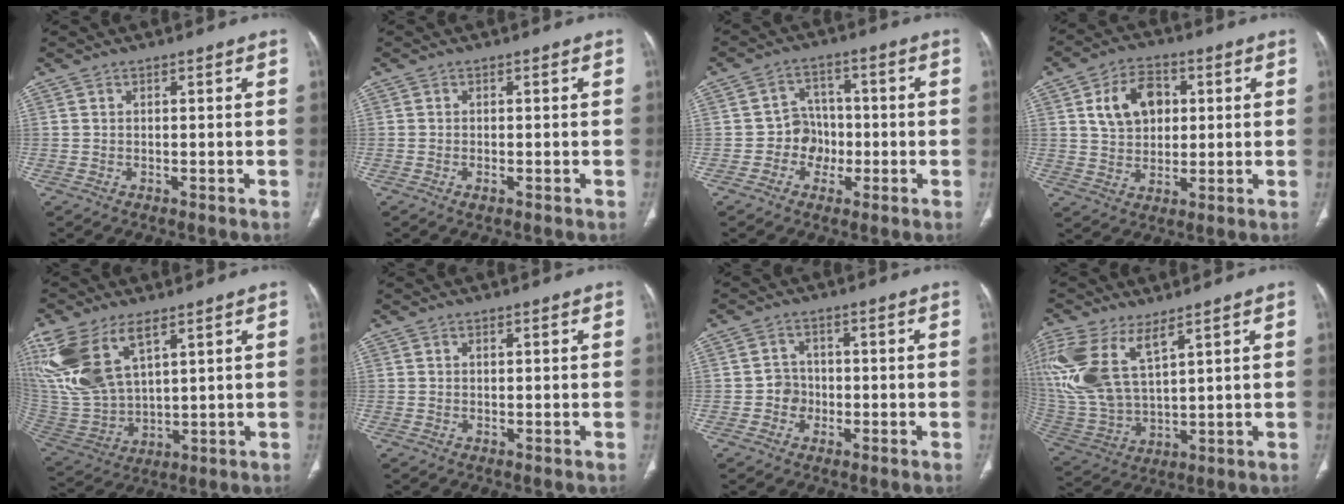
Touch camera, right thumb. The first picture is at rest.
{"total": 1.1, "force": [-0.5, 0.5, 0.9], "torque": [-0.017, -0.002, -0.009]}
{"total": 5.9, "force": [-1.6, 5.4, 2.0], "torque": [0.009, 0.019, -0.034]}
{"total": 10.4, "force": [2.8, 7.5, 6.7], "torque": [-0.088, 0.000, 0.049]}
{"total": 19.3, "force": [9.6, 9.6, 13.8], "torque": [-0.310, -0.027, 0.206]}
{"total": 0.5, "force": [0.2, 0.3, 0.3], "torque": [-0.006, -0.001, 0.004]}
{"total": 3.5, "force": [-0.9, 3.2, 0.9], "torque": [0.006, 0.011, -0.021]}
{"total": 17.6, "force": [8.8, 8.0, 12.9], "torque": [-0.299, -0.027, 0.194]}